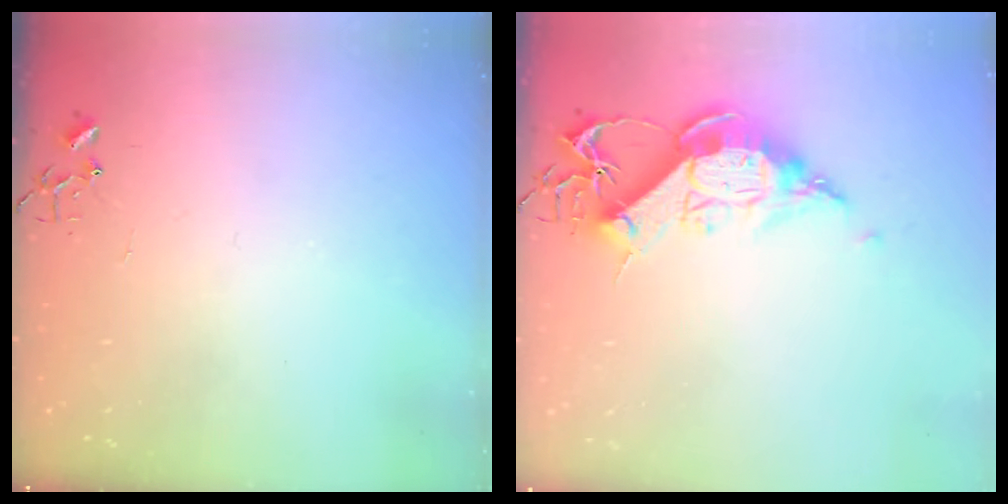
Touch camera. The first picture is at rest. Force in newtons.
{"total": 12.9, "press": 12.8, "slide": 1.3}